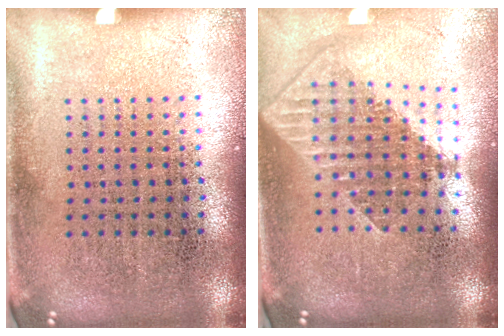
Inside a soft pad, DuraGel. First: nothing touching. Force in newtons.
{"total": 1.8, "press": 1.4, "slide": 1.0}